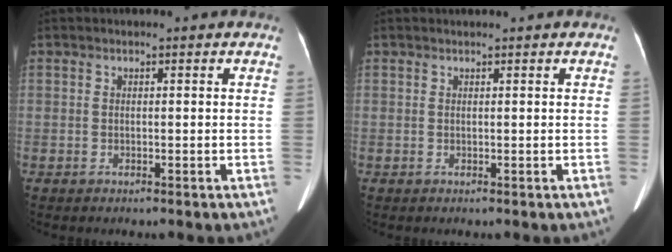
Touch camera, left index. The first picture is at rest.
{"total": 0.9, "force": [0.9, -0.1, 0.3], "torque": [-0.006, 0.013, 0.020]}